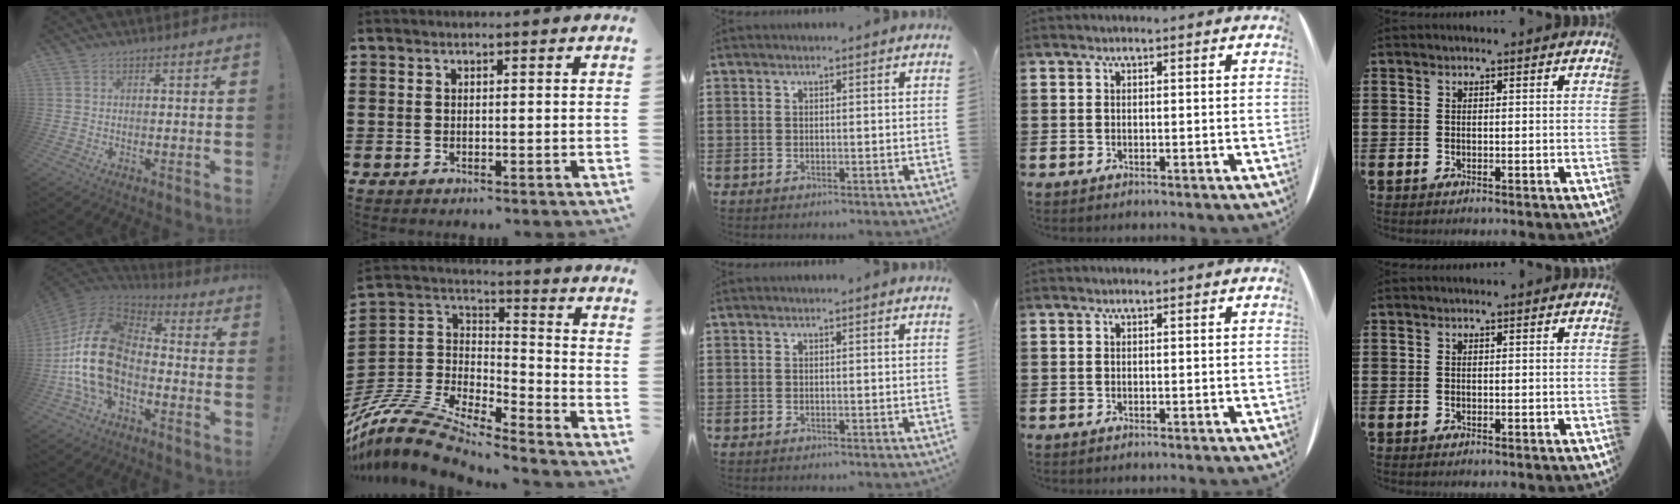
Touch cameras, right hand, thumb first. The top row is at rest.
{"thumb": {"total": 21.7, "force": [-3.0, 13.5, 16.8], "torque": [-0.339, 0.026, -0.044]}, "index": {"total": 11.2, "force": [-10.5, 2.1, 3.6], "torque": [-0.101, 0.004, -0.220]}}